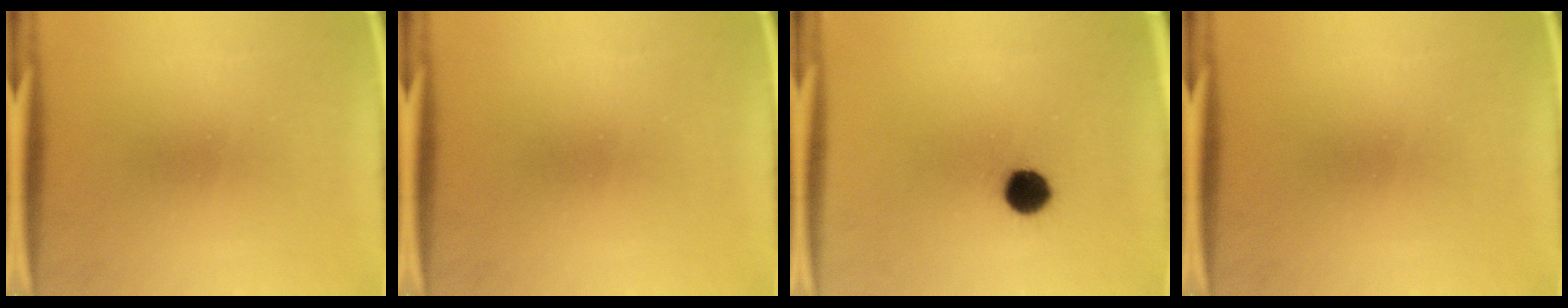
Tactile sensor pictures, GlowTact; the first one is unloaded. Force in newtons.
{"total": 0.0}
{"total": 6.5}
{"total": 0.0}